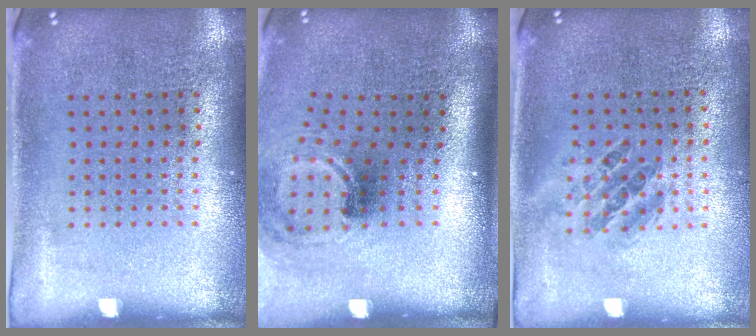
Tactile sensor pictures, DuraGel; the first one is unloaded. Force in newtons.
{"total": 1.8, "press": 1.2, "slide": 1.4}
{"total": 1.0, "press": 0.9, "slide": 0.4}